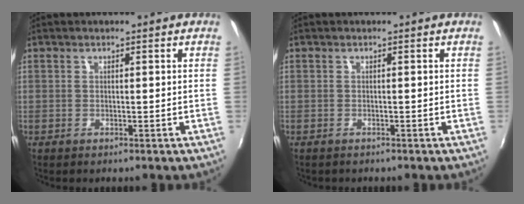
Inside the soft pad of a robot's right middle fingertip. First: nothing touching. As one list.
[{"total": 0.6, "force": [-0.5, 0.3, 0.0], "torque": [-0.002, -0.002, -0.009]}]